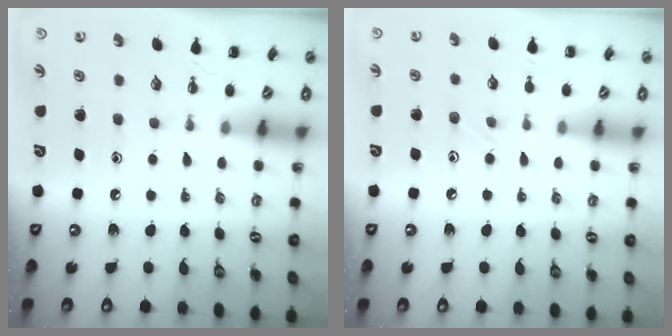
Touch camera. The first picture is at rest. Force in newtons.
{"total": 6.2, "press": 5.9, "slide": 2.0}